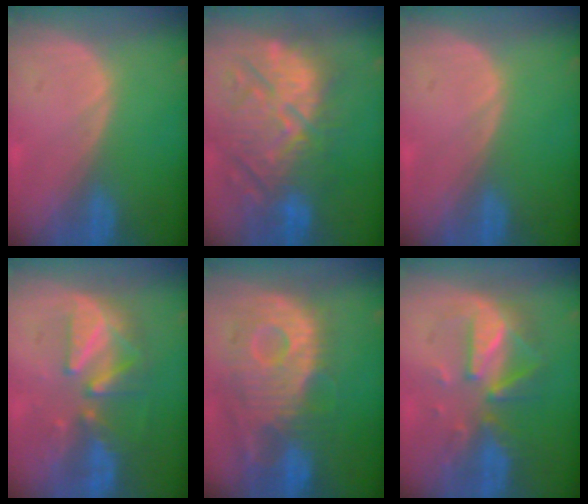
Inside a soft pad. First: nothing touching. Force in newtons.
{"total": 12.6, "press": 12.0, "slide": 3.8}
{"total": 0.0}
{"total": 8.4, "press": 8.1, "slide": 2.1}
{"total": 12.0, "press": 10.8, "slide": 5.3}
{"total": 8.1, "press": 7.9, "slide": 2.0}